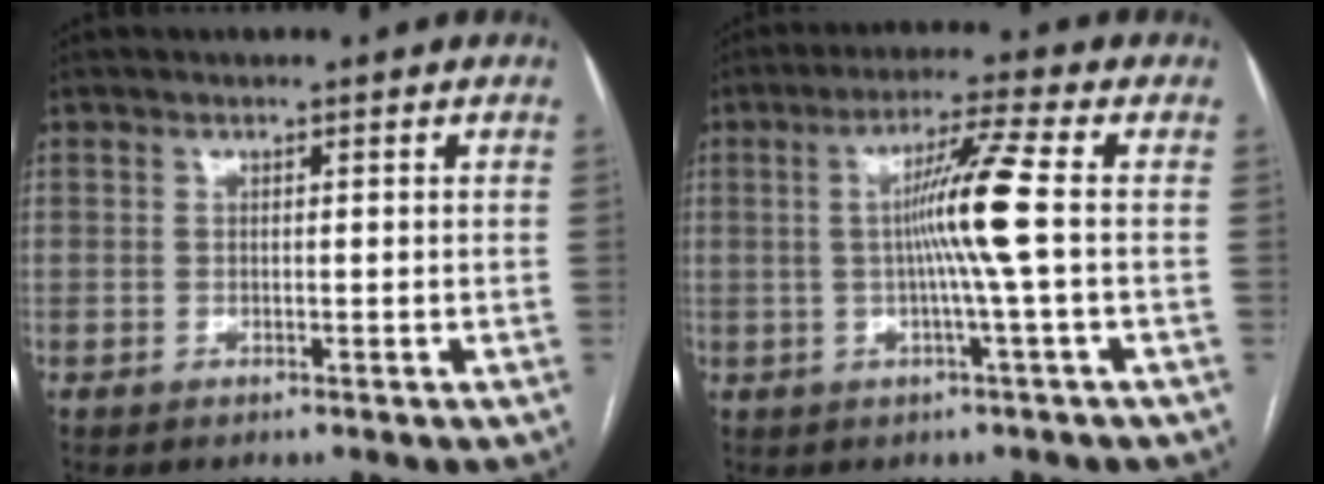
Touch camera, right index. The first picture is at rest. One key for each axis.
{"total": 8.1, "fx": -0.1, "fy": -1.8, "fz": 7.9, "tx": -0.144, "ty": 0.004, "tz": 0.001}